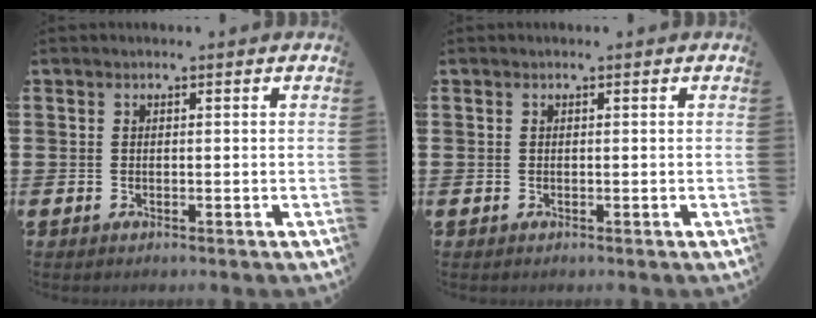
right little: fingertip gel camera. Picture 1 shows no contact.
{"total": 0.0}